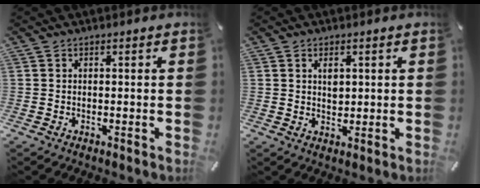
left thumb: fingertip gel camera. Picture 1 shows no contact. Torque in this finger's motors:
{"motor_torque": [-0.04, -0.29, 0.03, 0.27, 0.02]}